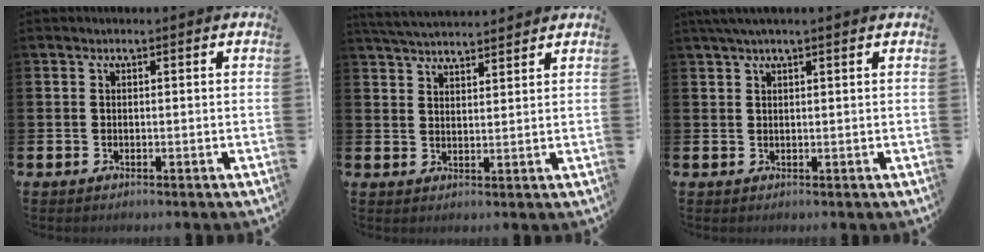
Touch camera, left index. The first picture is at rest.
{"total": 4.3, "force": [4.3, 0.4, 0.5], "torque": [-0.026, -0.017, 0.080]}
{"total": 1.9, "force": [1.3, 0.0, 1.4], "torque": [-0.035, 0.007, 0.024]}